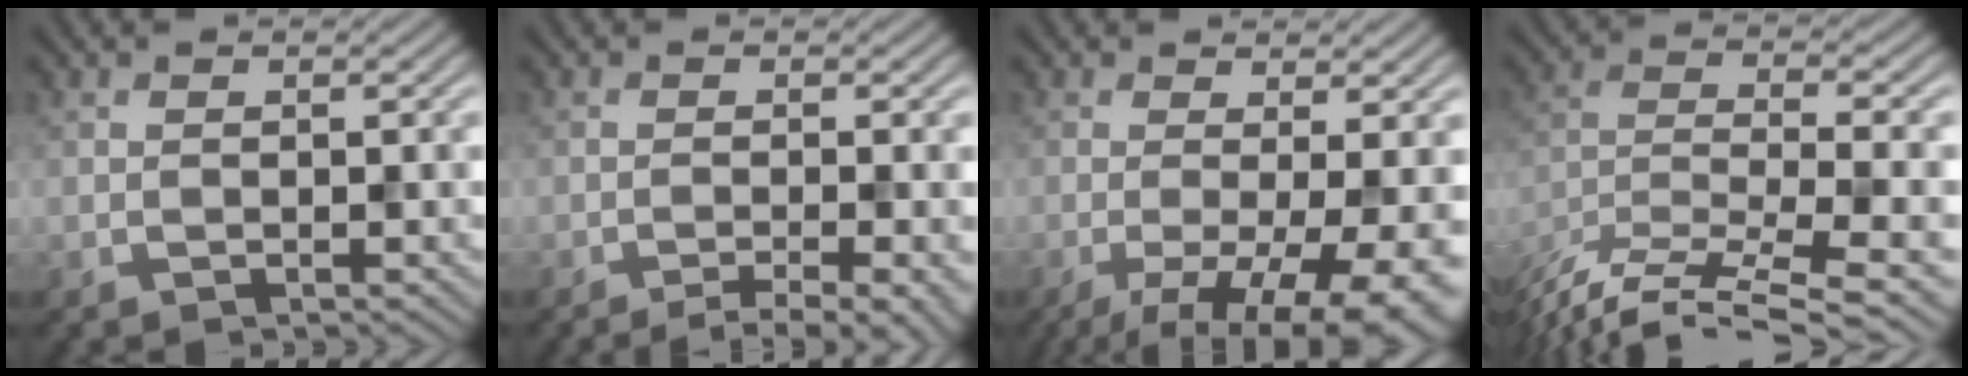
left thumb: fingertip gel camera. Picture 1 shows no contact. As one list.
[{"total": 5.0, "force": [-3.2, 0.9, 3.8], "torque": [-0.043, 0.006, -0.053]}, {"total": 9.8, "force": [-2.9, 2.9, 8.9], "torque": [-0.134, -0.009, -0.035]}, {"total": 12.3, "force": [-9.5, 2.9, 7.3], "torque": [-0.154, -0.016, -0.163]}]